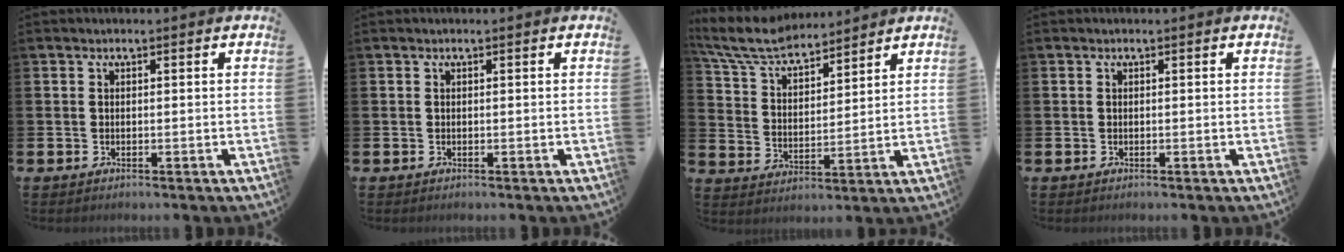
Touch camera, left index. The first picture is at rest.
{"total": 0.0}
{"total": 7.6, "force": [7.0, 1.9, 2.4], "torque": [-0.081, -0.036, 0.125]}
{"total": 0.0}